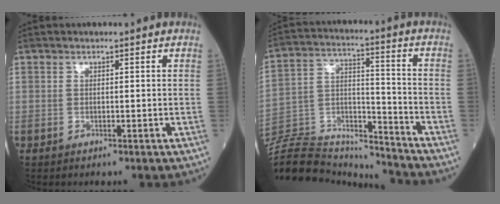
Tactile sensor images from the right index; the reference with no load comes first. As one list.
[{"total": 23.1, "force": [-21.8, 4.9, 5.9], "torque": [-0.175, 0.010, -0.360]}]